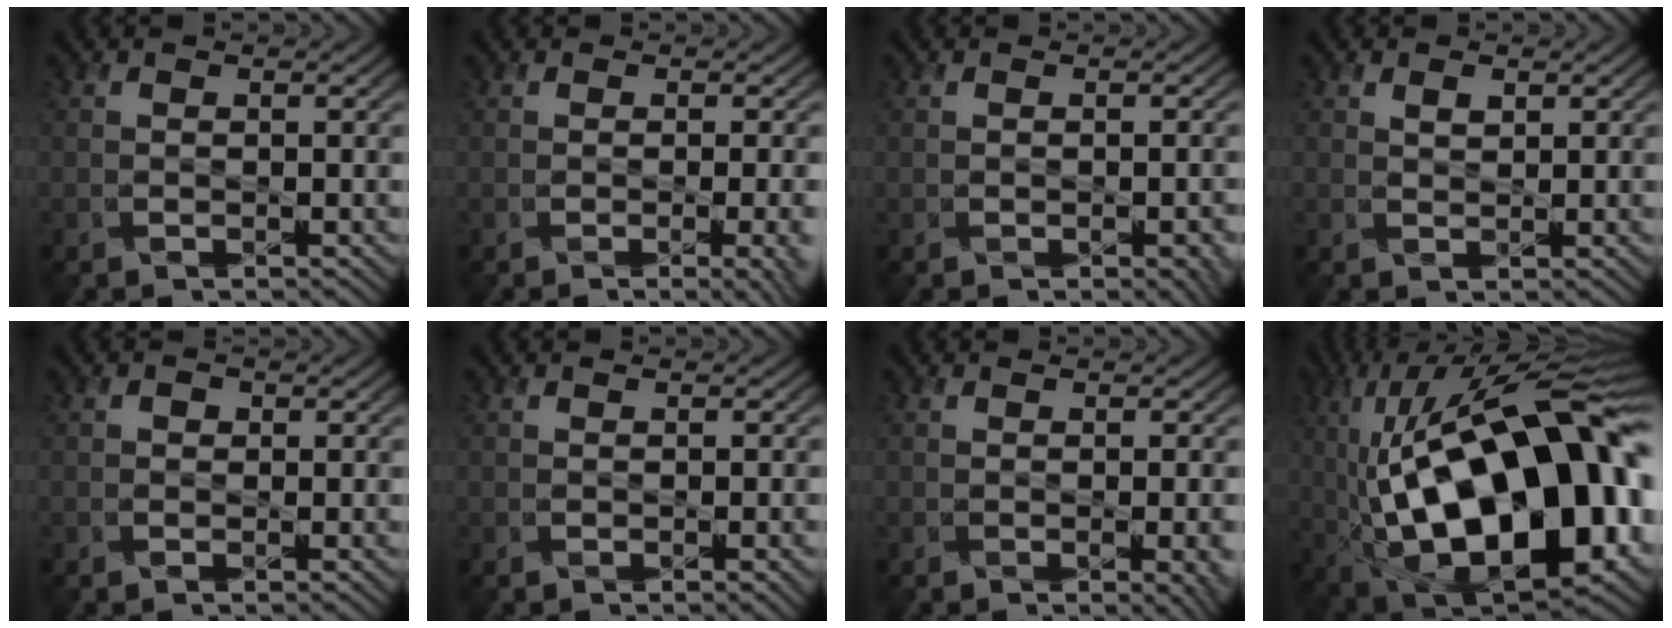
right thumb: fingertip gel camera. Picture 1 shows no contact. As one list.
[{"total": 5.5, "force": [-1.4, 2.1, 4.9], "torque": [-0.044, -0.009, -0.003]}, {"total": 2.6, "force": [-0.9, 1.0, 2.2], "torque": [-0.021, -0.005, 0.000]}, {"total": 1.0, "force": [0.9, 0.3, 0.3], "torque": [-0.004, 0.000, 0.021]}, {"total": 0.6, "force": [0.0, 0.6, 0.1], "torque": [-0.003, -0.005, -0.001]}, {"total": 1.6, "force": [-0.1, 0.5, 1.5], "torque": [-0.019, 0.001, 0.001]}, {"total": 4.0, "force": [-1.0, 1.5, 3.6], "torque": [-0.036, -0.010, 0.002]}, {"total": 21.8, "force": [-0.4, 9.9, 19.4], "torque": [-0.324, 0.017, -0.017]}]